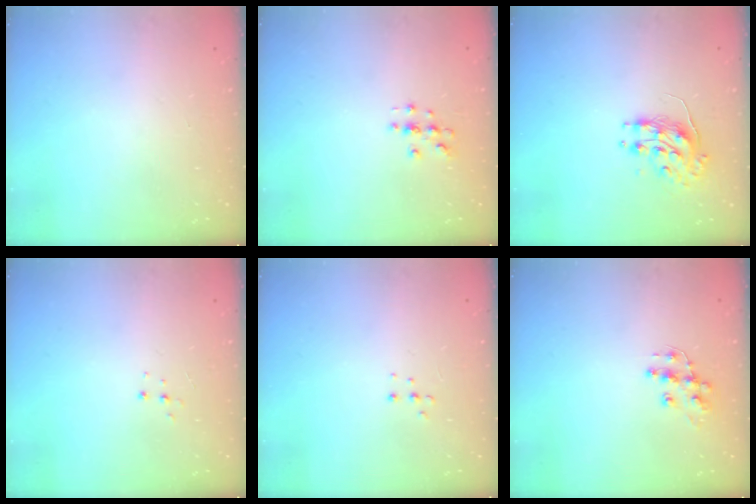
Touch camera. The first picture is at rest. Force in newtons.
{"total": 3.0, "press": 3.0, "slide": 0.3}
{"total": 8.6, "press": 8.6, "slide": 0.3}
{"total": 3.8, "press": 3.8, "slide": 0.3}
{"total": 4.0, "press": 3.9, "slide": 0.8}
{"total": 9.8, "press": 9.7, "slide": 0.5}